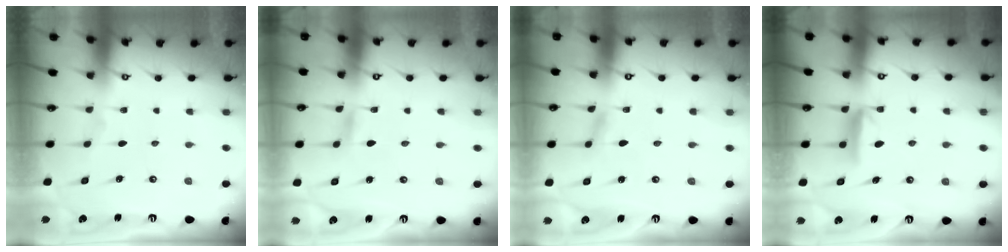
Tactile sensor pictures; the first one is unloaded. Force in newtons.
{"total": 2.8, "press": 2.7, "slide": 0.3}
{"total": 2.2, "press": 2.2, "slide": 0.2}
{"total": 6.4, "press": 6.4, "slide": 0.8}